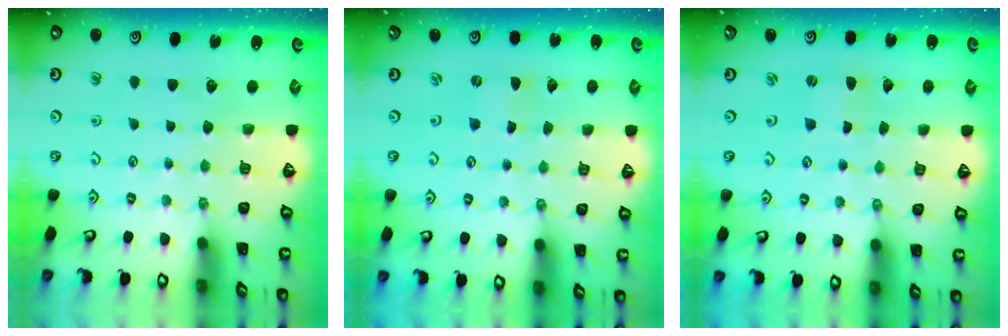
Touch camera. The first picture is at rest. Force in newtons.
{"total": 0.0}
{"total": 0.0}